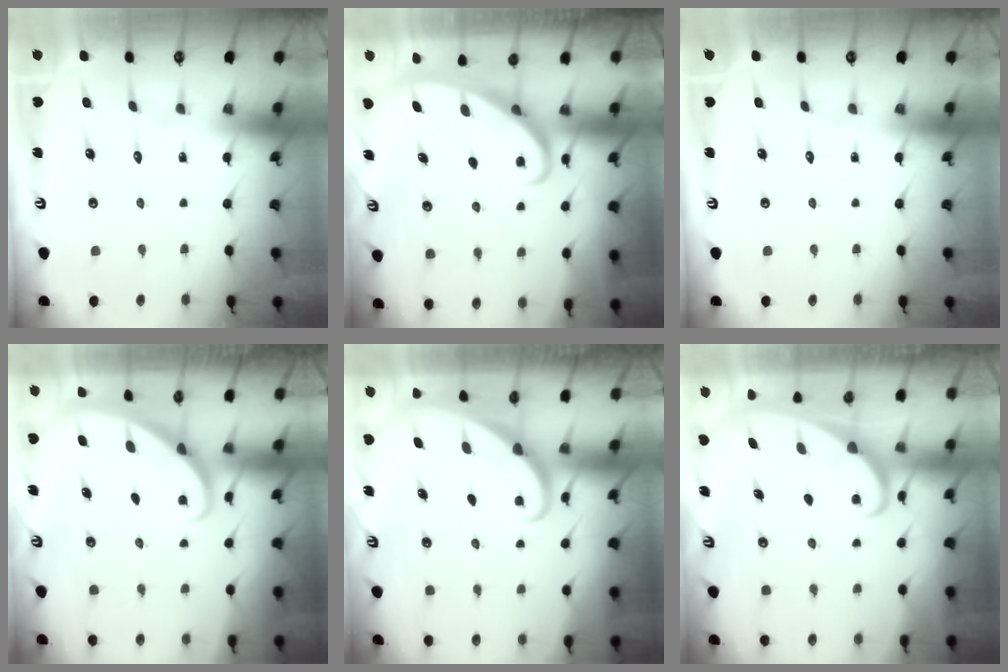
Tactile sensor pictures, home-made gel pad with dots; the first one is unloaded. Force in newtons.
{"total": 2.5, "press": 2.5, "slide": 0.4}
{"total": 0.0}
{"total": 2.1, "press": 2.1, "slide": 0.1}
{"total": 2.0, "press": 2.0, "slide": 0.2}
{"total": 2.2, "press": 2.2, "slide": 0.3}